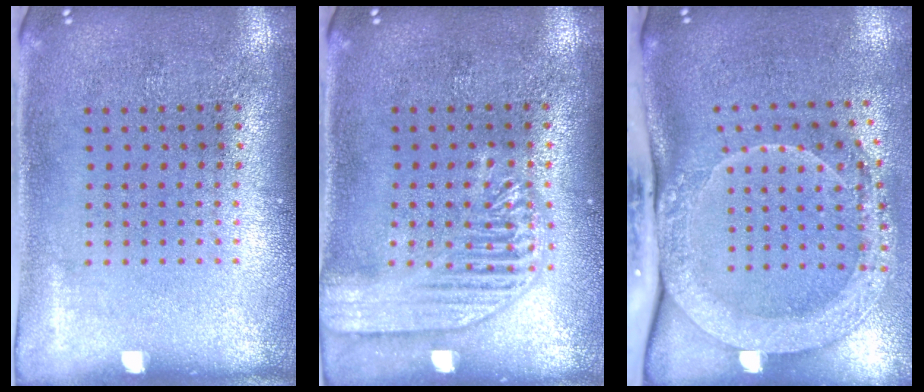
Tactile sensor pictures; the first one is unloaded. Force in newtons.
{"total": 1.9, "press": 1.9, "slide": 0.2}
{"total": 2.4, "press": 2.1, "slide": 1.1}